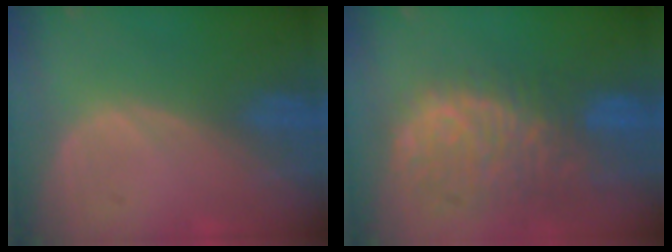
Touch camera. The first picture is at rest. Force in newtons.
{"total": 11.4, "press": 9.8, "slide": 5.9}